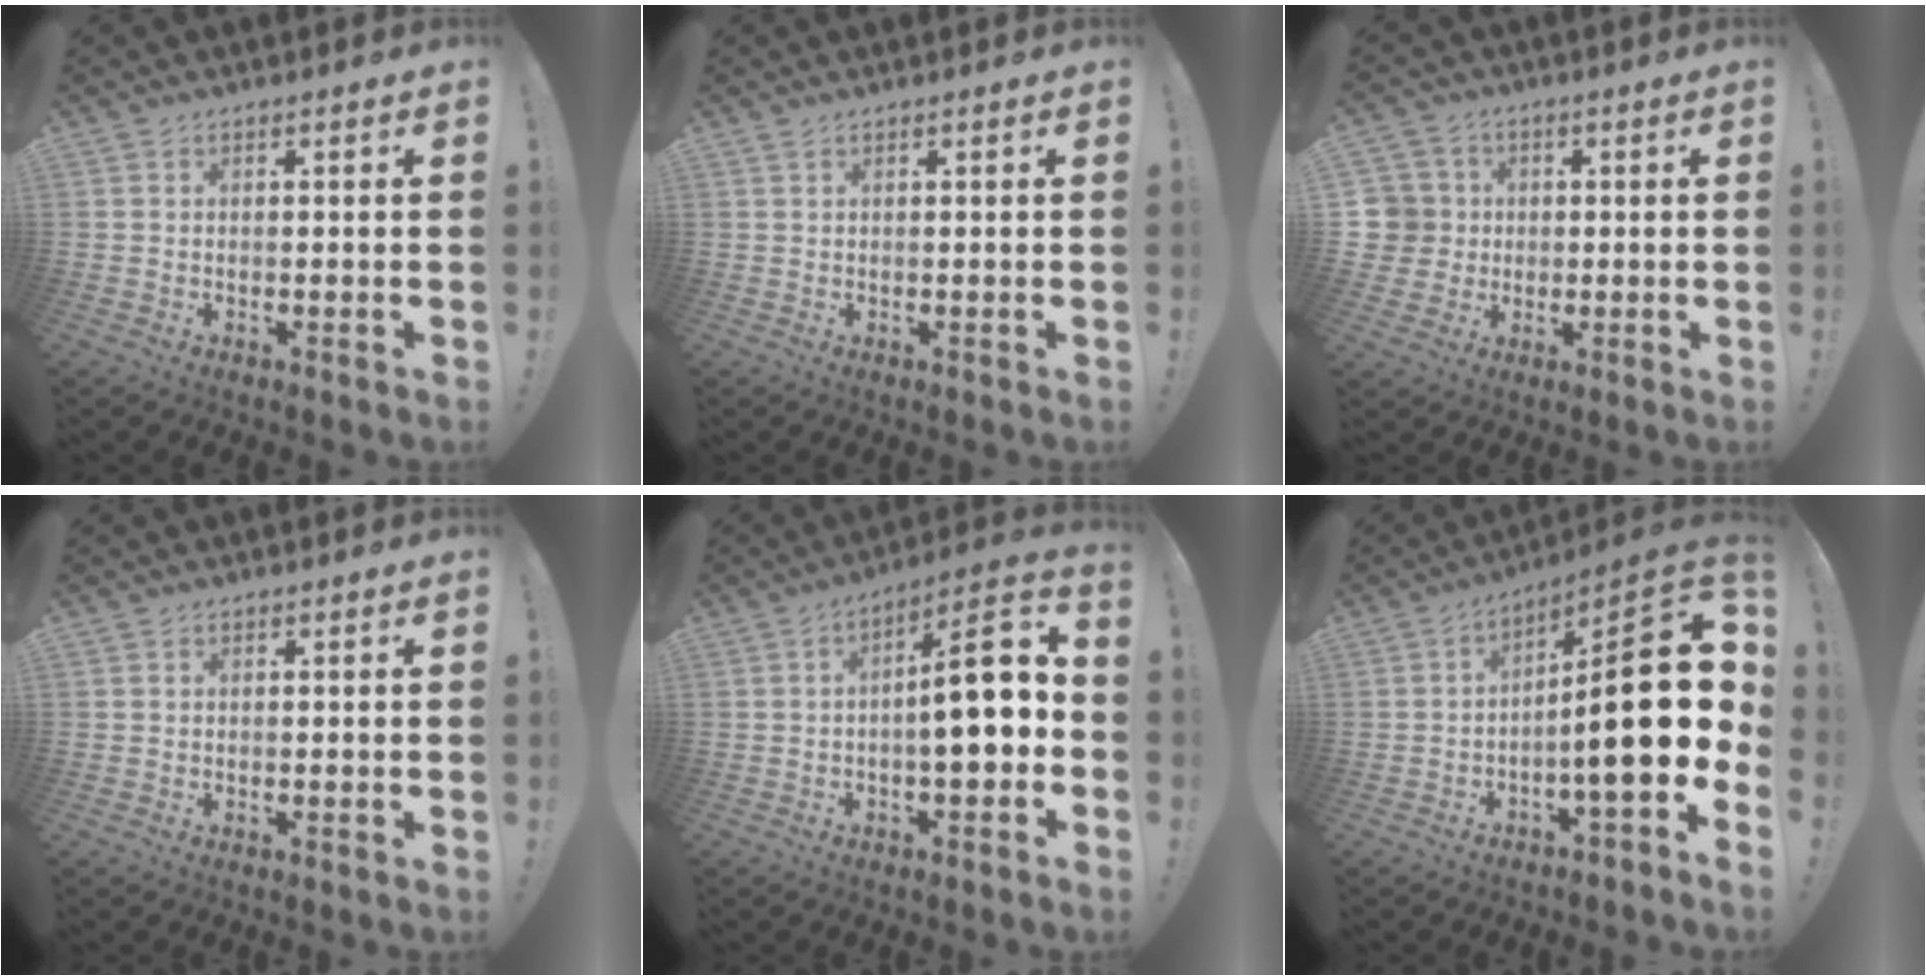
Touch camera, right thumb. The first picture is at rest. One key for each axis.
{"total": 0.6, "fx": 0.5, "fy": 0.0, "fz": 0.4, "tx": -0.008, "ty": 0.000, "tz": 0.009}
{"total": 7.1, "fx": 0.8, "fy": 6.9, "fz": 1.4, "tx": -0.035, "ty": 0.001, "tz": 0.024}
{"total": 0.0}
{"total": 14.2, "fx": -0.5, "fy": 4.5, "fz": 13.5, "tx": -0.184, "ty": 0.005, "tz": -0.013}
{"total": 21.8, "fx": -0.7, "fy": 5.1, "fz": 21.2, "tx": -0.321, "ty": 0.006, "tz": -0.012}